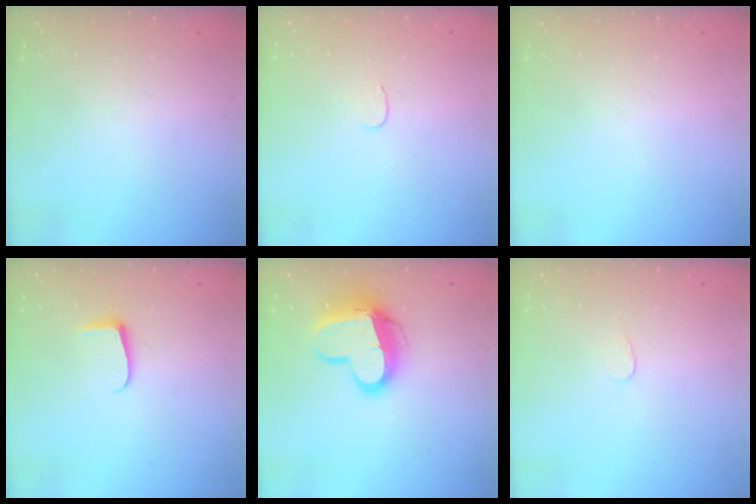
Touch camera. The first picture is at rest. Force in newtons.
{"total": 3.1, "press": 3.1, "slide": 0.3}
{"total": 0.0}
{"total": 6.2, "press": 6.1, "slide": 0.8}
{"total": 13.5, "press": 13.5, "slide": 1.2}
{"total": 2.6, "press": 2.6, "slide": 0.2}